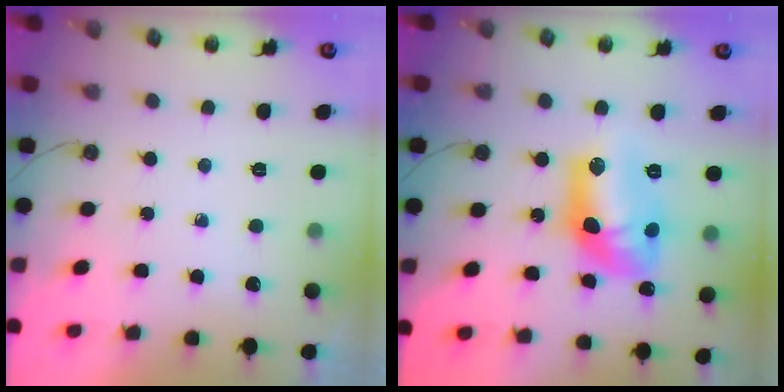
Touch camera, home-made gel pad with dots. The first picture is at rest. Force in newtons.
{"total": 13.5, "press": 13.5, "slide": 1.0}